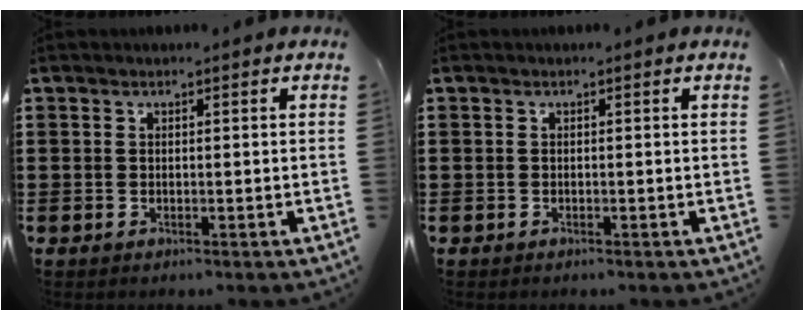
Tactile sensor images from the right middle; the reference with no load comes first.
{"total": 0.0}